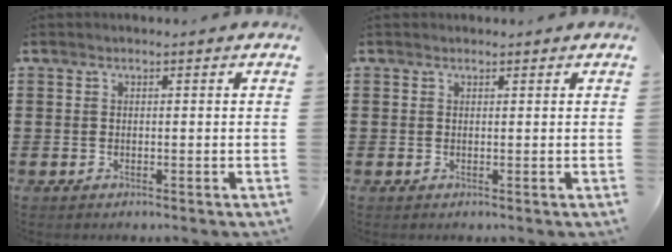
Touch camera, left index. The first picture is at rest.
{"total": 0.5, "force": [0.4, 0.3, 0.0], "torque": [-0.001, 0.002, 0.008]}